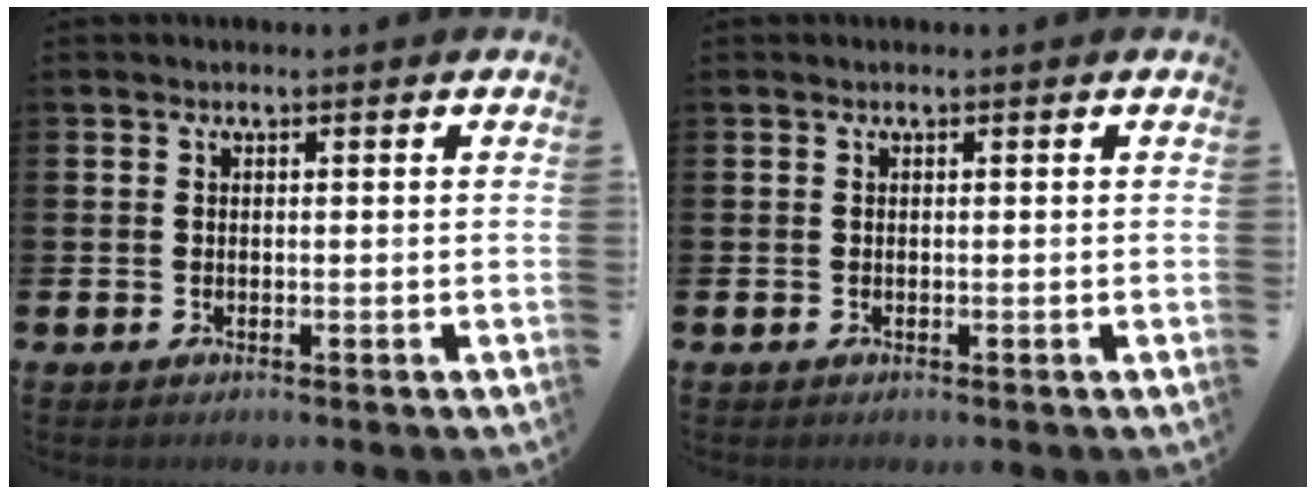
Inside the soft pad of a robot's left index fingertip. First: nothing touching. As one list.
[{"total": 0.0}]